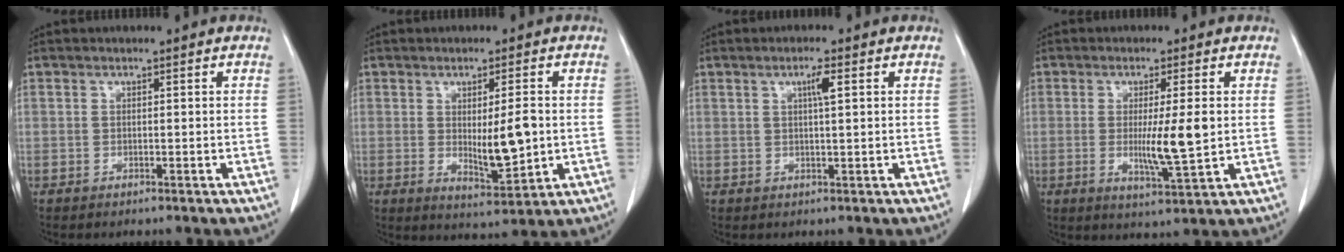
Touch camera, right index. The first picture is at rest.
{"total": 7.2, "force": [0.0, 1.7, 7.0], "torque": [-0.106, -0.015, 0.008]}
{"total": 2.5, "force": [1.0, 0.0, 2.3], "torque": [-0.041, 0.000, 0.017]}
{"total": 7.2, "force": [-0.1, 0.1, 7.2], "torque": [-0.123, -0.018, 0.000]}